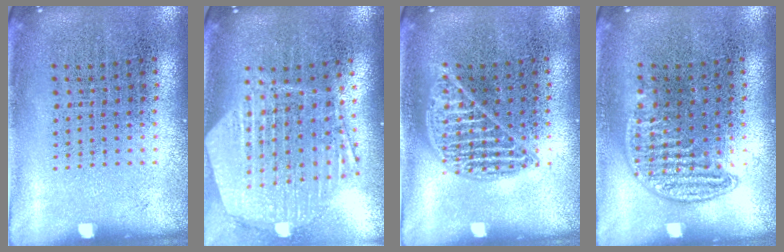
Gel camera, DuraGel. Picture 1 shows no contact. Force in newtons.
{"total": 1.8, "press": 1.7, "slide": 0.7}
{"total": 1.0, "press": 1.0, "slide": 0.1}
{"total": 1.0, "press": 0.8, "slide": 0.4}